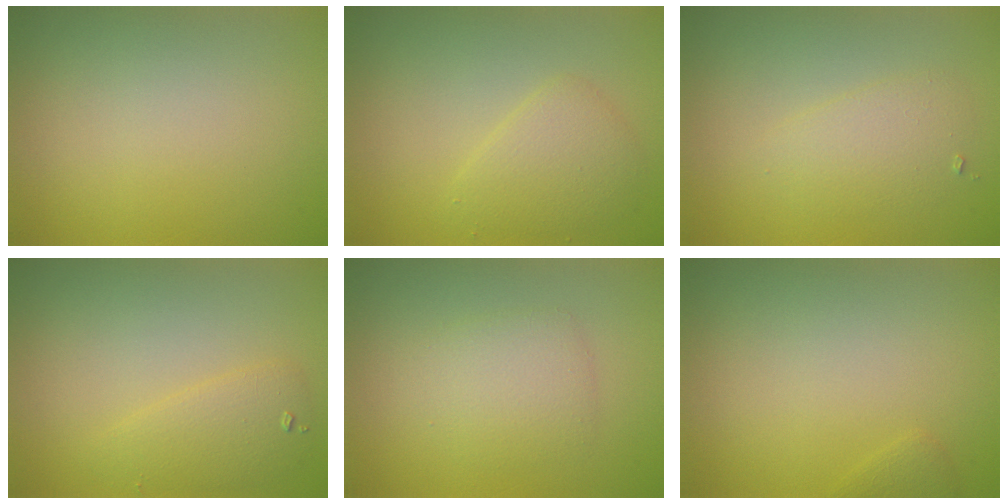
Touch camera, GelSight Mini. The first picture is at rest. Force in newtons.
{"total": 2.6, "press": 2.6, "slide": 0.1}
{"total": 2.2, "press": 2.2, "slide": 0.1}
{"total": 2.4, "press": 2.4, "slide": 0.1}
{"total": 2.7, "press": 2.7, "slide": 0.1}
{"total": 0.7, "press": 0.7, "slide": 0.1}